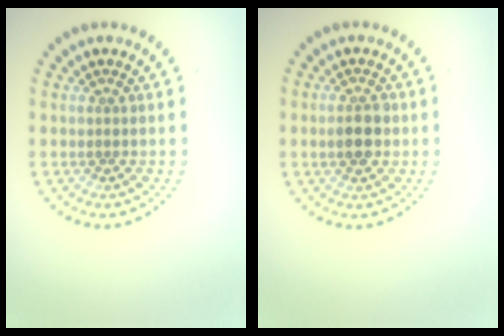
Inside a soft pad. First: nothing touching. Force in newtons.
{"total": 2.9, "press": 2.9, "slide": 0.1}